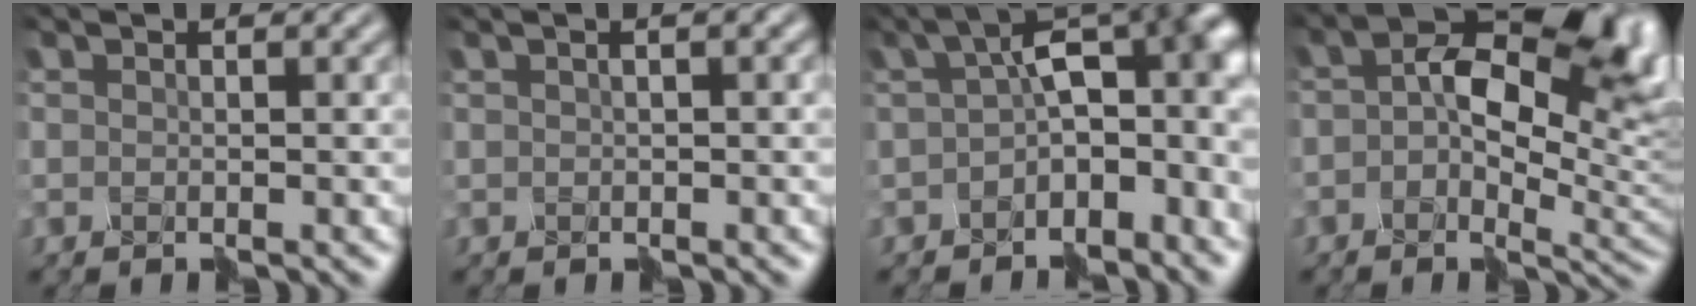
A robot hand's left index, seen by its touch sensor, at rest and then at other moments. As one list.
[{"total": 2.2, "force": [0.3, 0.9, 2.0], "torque": [-0.008, 0.014, 0.009]}, {"total": 8.9, "force": [-0.6, 4.8, 7.5], "torque": [-0.090, 0.023, -0.021]}, {"total": 11.9, "force": [2.5, 6.7, 9.5], "torque": [-0.143, 0.015, 0.030]}]